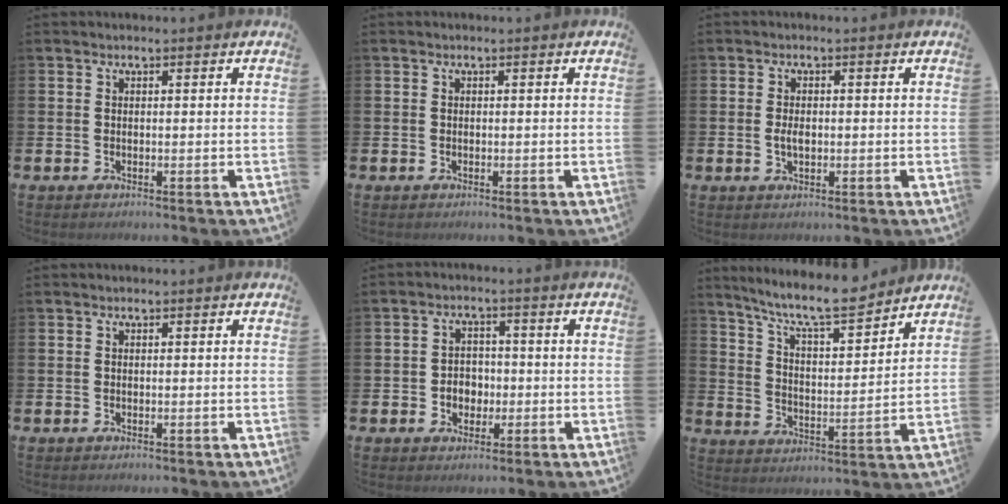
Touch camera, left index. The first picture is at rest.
{"total": 0.0}
{"total": 2.2, "force": [-0.1, 1.3, 1.8], "torque": [-0.023, 0.000, -0.006]}
{"total": 0.0}
{"total": 3.2, "force": [-0.7, 2.8, 1.2], "torque": [-0.020, 0.002, -0.021]}
{"total": 9.5, "force": [8.6, 1.2, 3.7], "torque": [-0.092, -0.056, 0.150]}